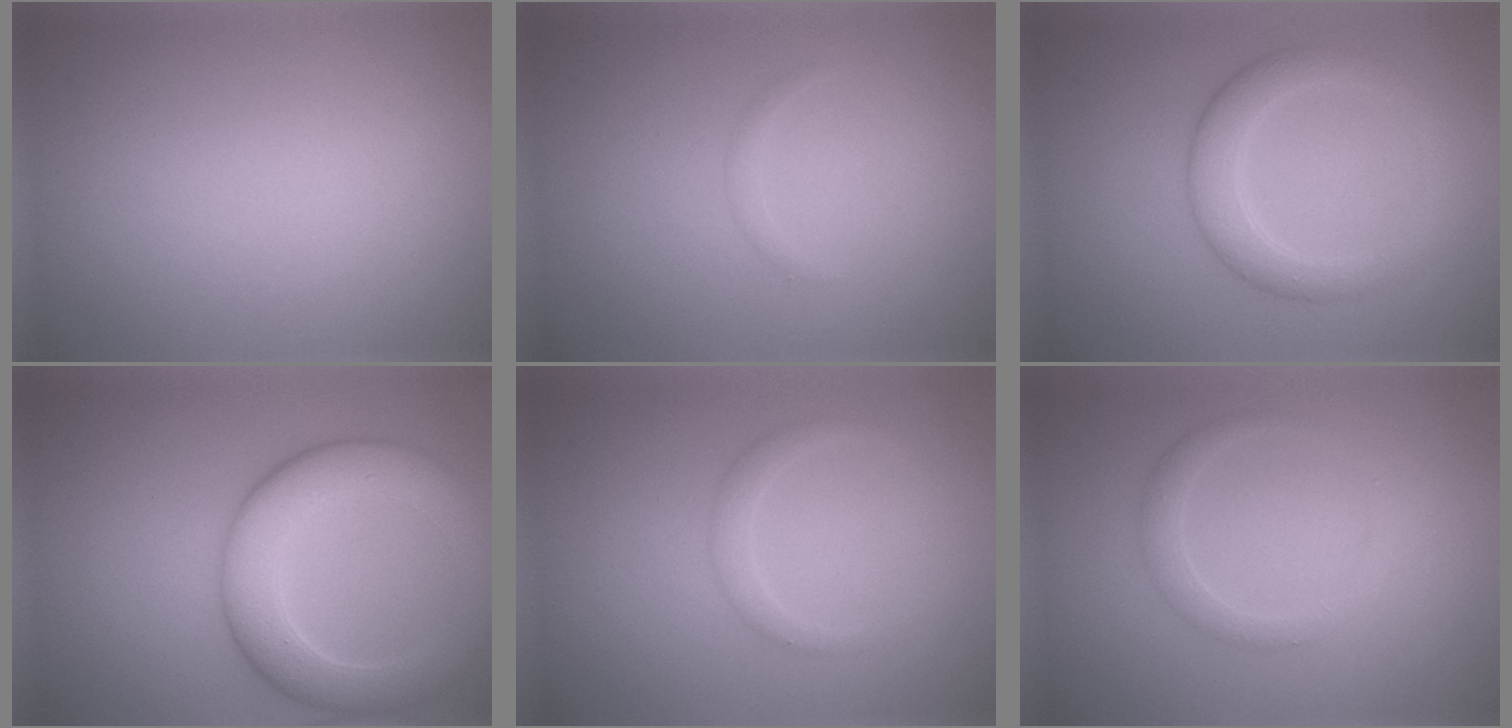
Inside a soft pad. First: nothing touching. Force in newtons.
{"total": 0.5, "press": 0.5, "slide": 0.0}
{"total": 3.5, "press": 3.5, "slide": 0.1}
{"total": 7.0, "press": 7.0, "slide": 0.5}
{"total": 1.3, "press": 1.3, "slide": 0.0}
{"total": 1.6, "press": 1.6, "slide": 0.1}